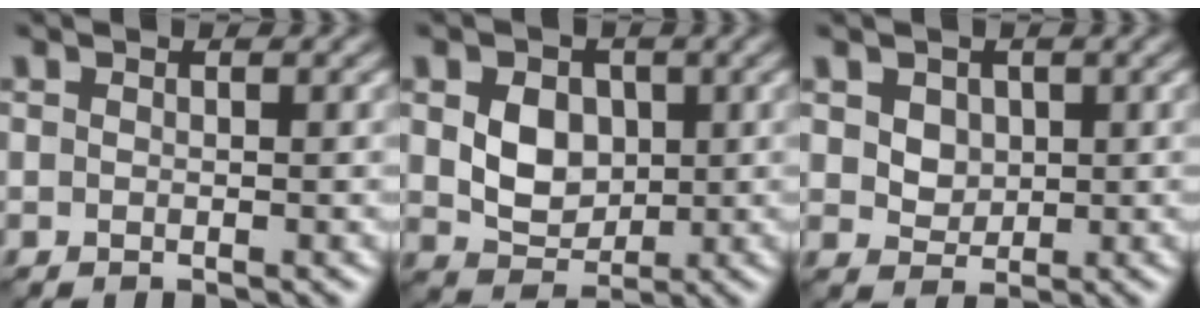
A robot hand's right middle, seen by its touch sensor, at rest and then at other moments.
{"total": 4.1, "force": [0.6, 3.2, 2.5], "torque": [-0.054, -0.004, 0.011]}
{"total": 3.0, "force": [1.2, 2.3, 1.5], "torque": [-0.042, 0.003, 0.032]}